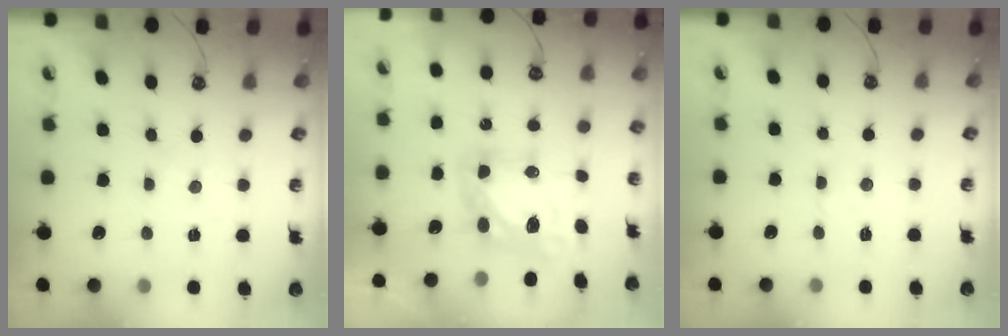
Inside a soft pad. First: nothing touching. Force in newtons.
{"total": 9.1, "press": 9.1, "slide": 1.0}
{"total": 2.6, "press": 2.6, "slide": 0.6}